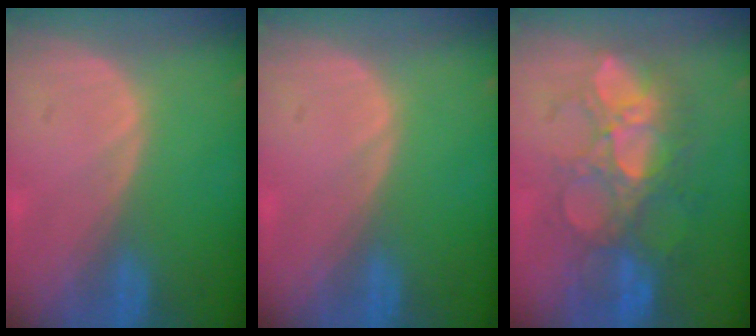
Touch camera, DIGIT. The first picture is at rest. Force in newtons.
{"total": 0.0}
{"total": 10.0, "press": 9.3, "slide": 3.6}